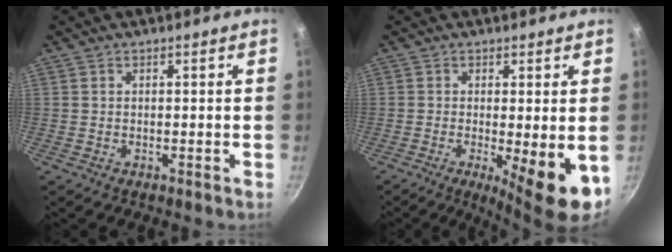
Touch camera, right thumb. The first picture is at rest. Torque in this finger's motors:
{"motor_torque": [-0.44, 1.05, 0.92, -0.05, 0.10]}